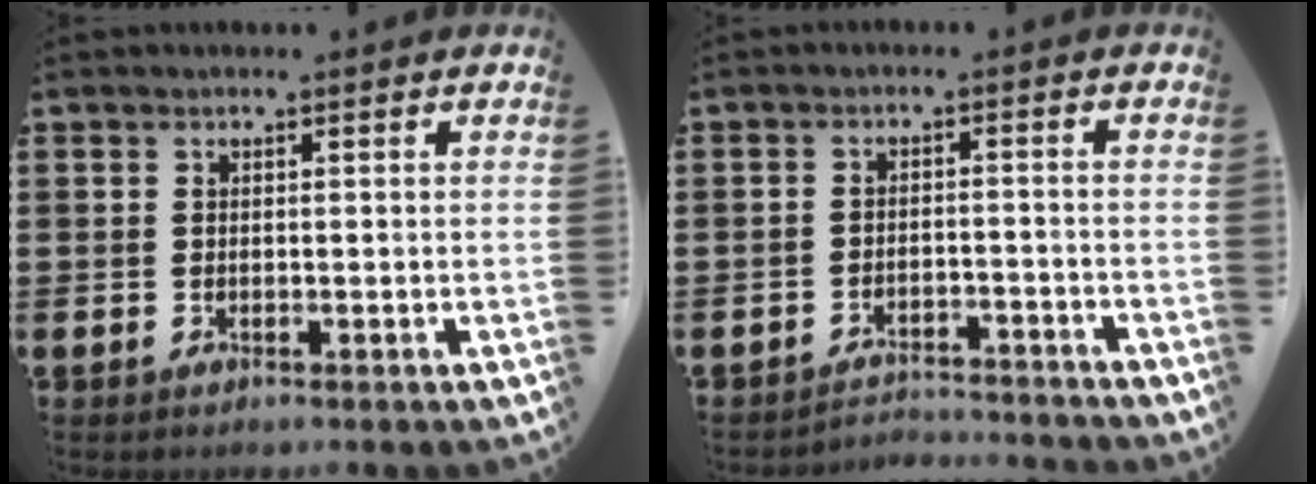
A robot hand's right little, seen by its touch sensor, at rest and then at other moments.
{"total": 2.7, "force": [-2.7, 0.0, -0.2], "torque": [-0.003, 0.003, -0.059]}